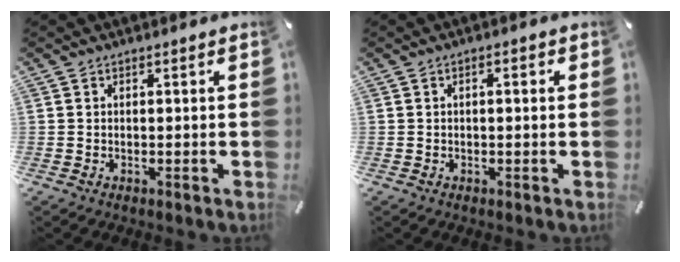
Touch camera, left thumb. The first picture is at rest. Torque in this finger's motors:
{"motor_torque": [-0.32, 0.11, -0.09, 0.10, -0.01]}